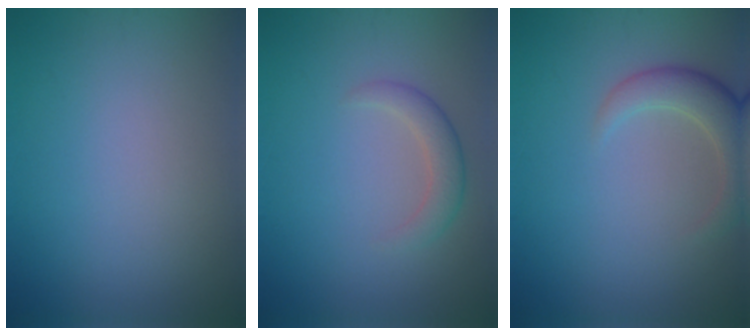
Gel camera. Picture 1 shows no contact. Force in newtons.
{"total": 2.3, "press": 2.3, "slide": 0.1}
{"total": 3.6, "press": 3.6, "slide": 0.2}